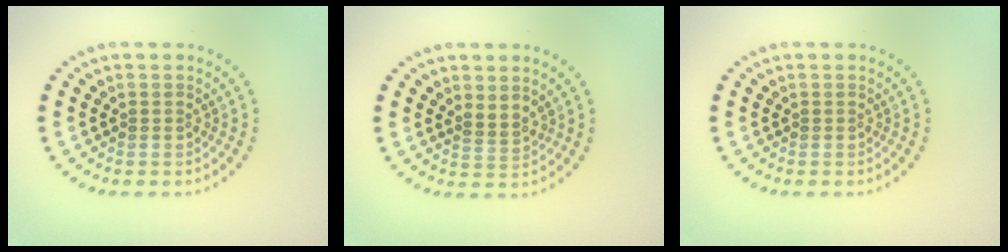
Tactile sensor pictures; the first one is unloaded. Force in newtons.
{"total": 1.7, "press": 1.4, "slide": 1.0}
{"total": 0.0}